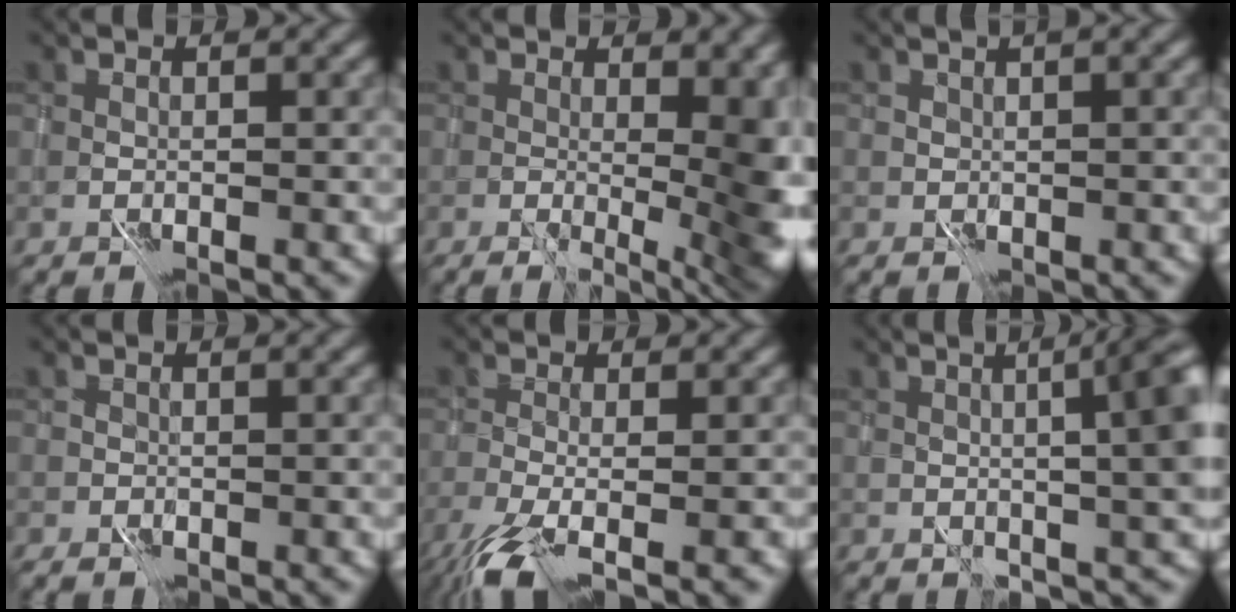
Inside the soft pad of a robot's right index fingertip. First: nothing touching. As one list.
[{"total": 10.1, "force": [1.0, 3.6, 9.3], "torque": [-0.078, 0.007, 0.031]}, {"total": 1.8, "force": [0.7, 0.8, 1.4], "torque": [-0.014, 0.012, 0.016]}, {"total": 0.6, "force": [-0.2, 0.5, 0.2], "torque": [-0.001, 0.003, -0.001]}, {"total": 5.9, "force": [-2.6, 1.8, 4.9], "torque": [-0.080, -0.019, -0.047]}, {"total": 9.9, "force": [2.6, 3.5, 8.9], "torque": [-0.050, 0.047, 0.021]}]